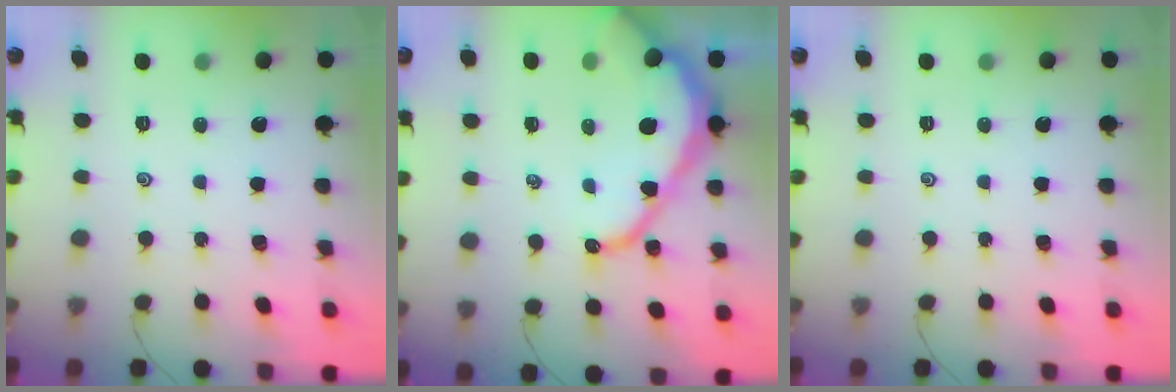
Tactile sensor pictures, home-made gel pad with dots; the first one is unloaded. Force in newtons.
{"total": 14.2, "press": 14.1, "slide": 1.4}
{"total": 0.0}